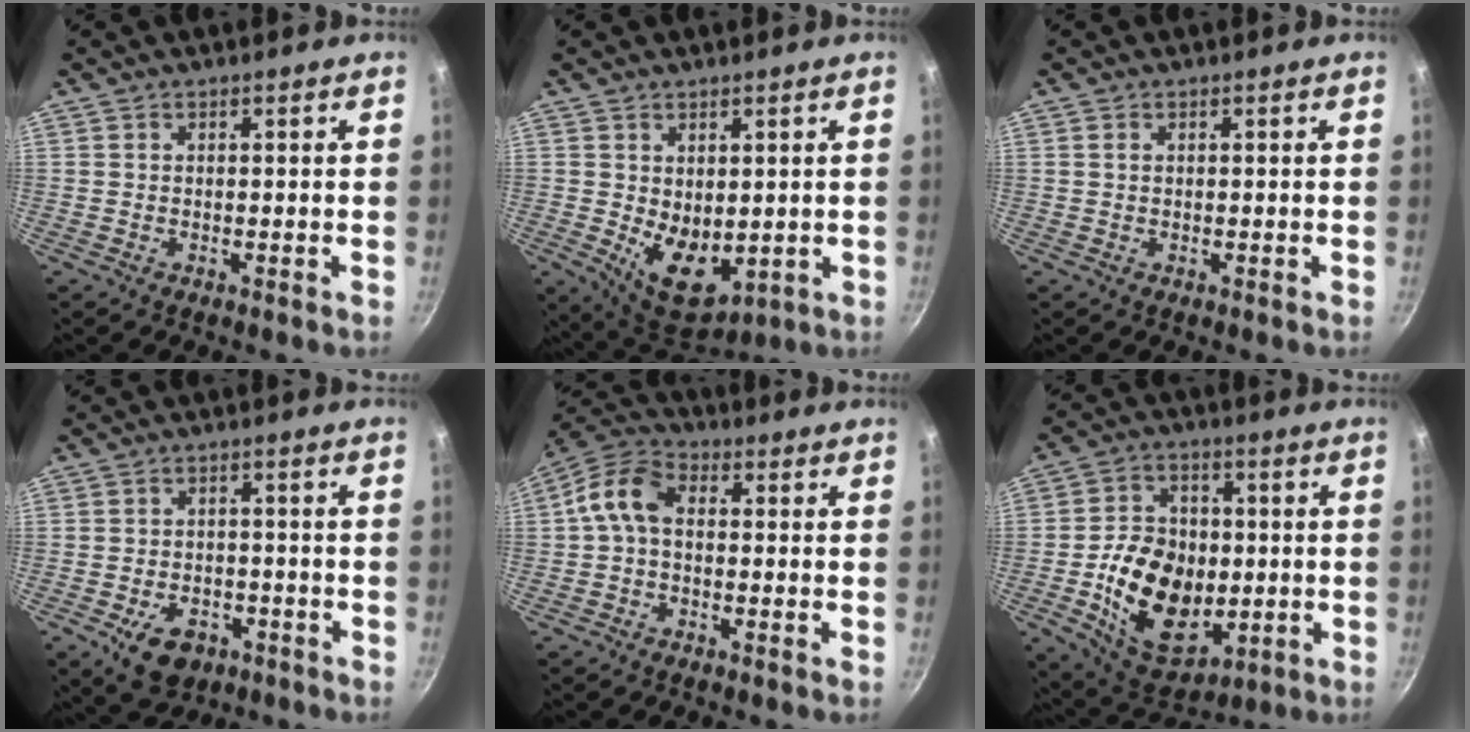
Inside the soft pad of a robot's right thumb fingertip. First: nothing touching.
{"total": 9.3, "force": [0.1, 6.0, 7.0], "torque": [-0.078, -0.023, 0.023]}
{"total": 0.7, "force": [0.2, 0.5, 0.5], "torque": [-0.009, 0.001, 0.004]}
{"total": 8.1, "force": [-3.9, 5.4, 4.6], "torque": [-0.056, 0.017, -0.052]}
{"total": 7.9, "force": [0.0, 5.4, 5.7], "torque": [-0.106, 0.028, -0.016]}
{"total": 18.7, "force": [-2.5, 13.2, 13.0], "torque": [-0.188, 0.009, -0.029]}